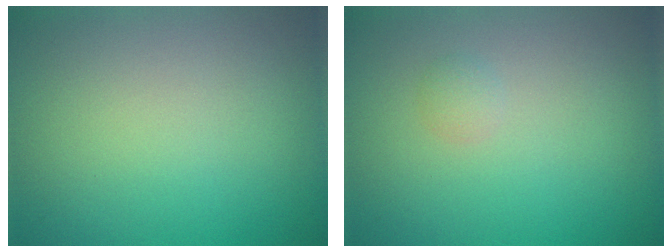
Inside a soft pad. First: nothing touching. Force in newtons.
{"total": 0.7, "press": 0.7, "slide": 0.0}